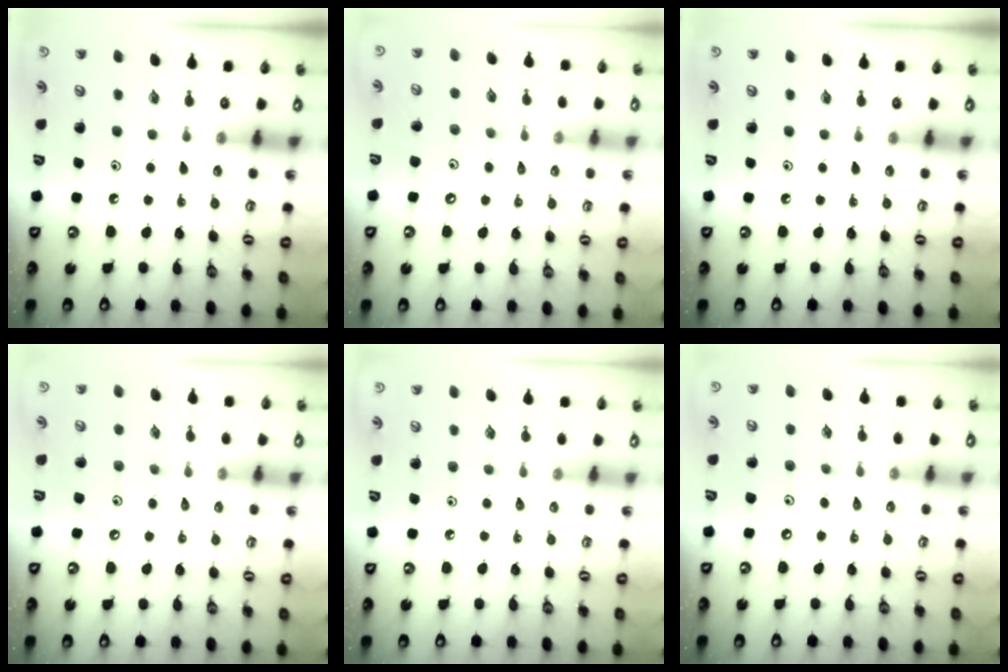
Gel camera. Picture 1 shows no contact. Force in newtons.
{"total": 2.8, "press": 2.8, "slide": 0.5}
{"total": 0.0}
{"total": 1.6, "press": 1.6, "slide": 0.1}
{"total": 2.4, "press": 2.4, "slide": 0.5}
{"total": 3.1, "press": 3.1, "slide": 0.6}